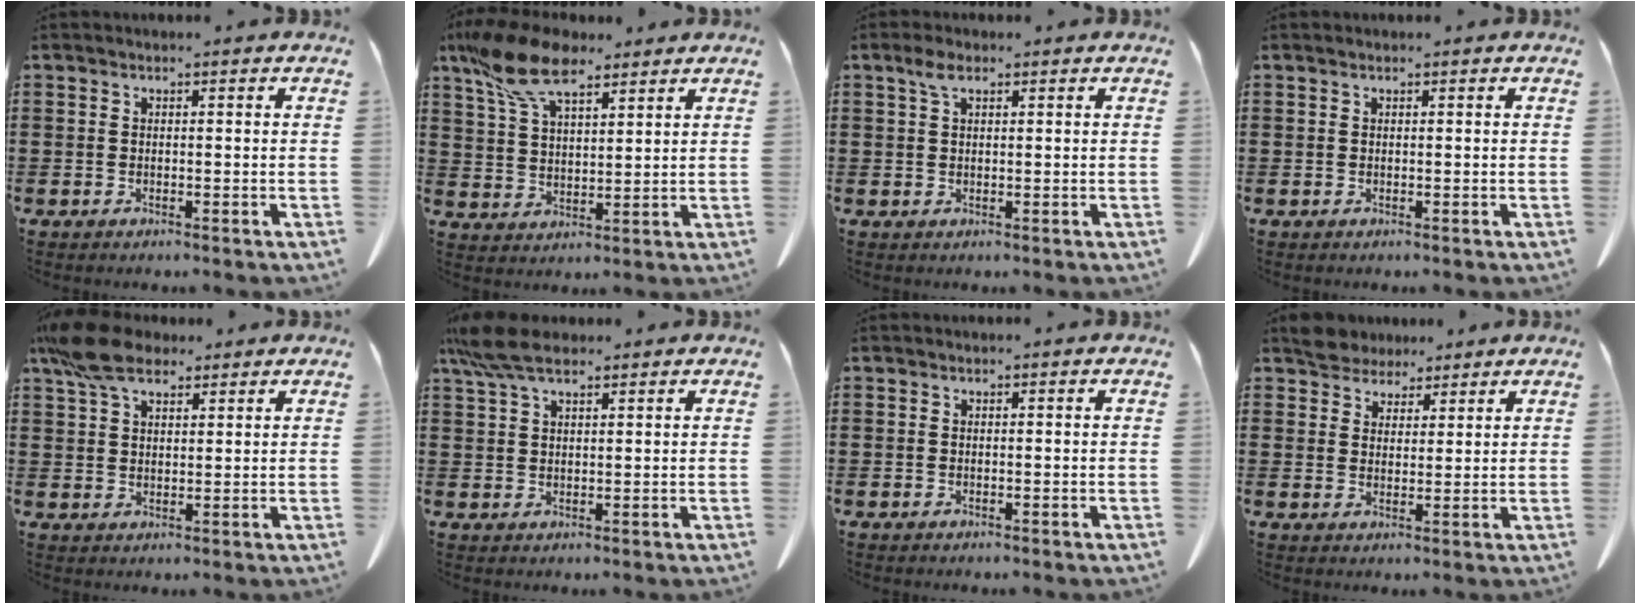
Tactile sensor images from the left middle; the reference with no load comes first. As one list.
[{"total": 11.2, "force": [7.8, 4.1, 6.8], "torque": [-0.161, -0.012, 0.145]}, {"total": 2.5, "force": [1.2, 1.0, 1.9], "torque": [-0.043, 0.007, 0.020]}, {"total": 0.0}, {"total": 7.9, "force": [5.5, 3.4, 4.6], "torque": [-0.106, 0.002, 0.105]}, {"total": 6.3, "force": [4.5, 1.9, 4.1], "torque": [-0.097, -0.002, 0.082]}, {"total": 0.0}, {"total": 4.3, "force": [3.8, 1.9, 0.3], "torque": [-0.023, 0.001, 0.075]}]